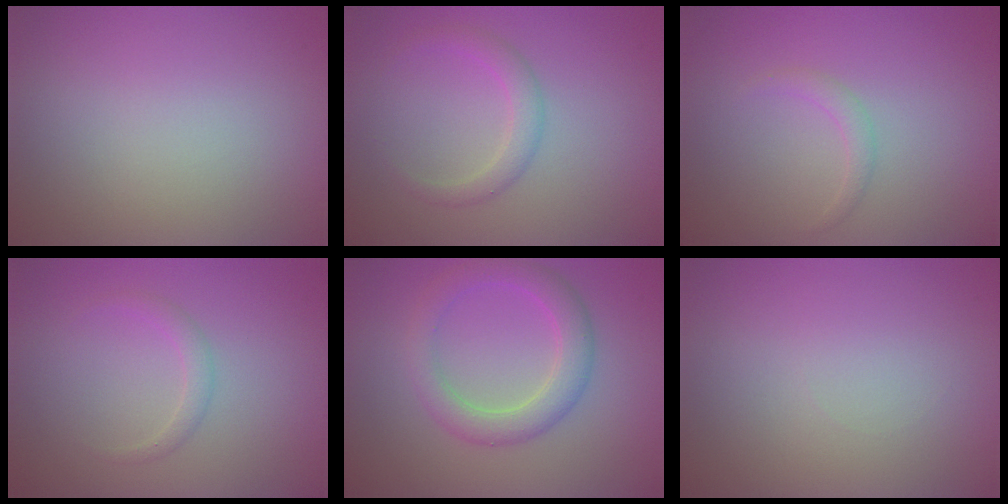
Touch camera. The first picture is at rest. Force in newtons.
{"total": 2.0, "press": 2.0, "slide": 0.1}
{"total": 1.1, "press": 1.1, "slide": 0.1}
{"total": 1.2, "press": 1.2, "slide": 0.0}
{"total": 3.7, "press": 3.7, "slide": 0.0}
{"total": 0.0}